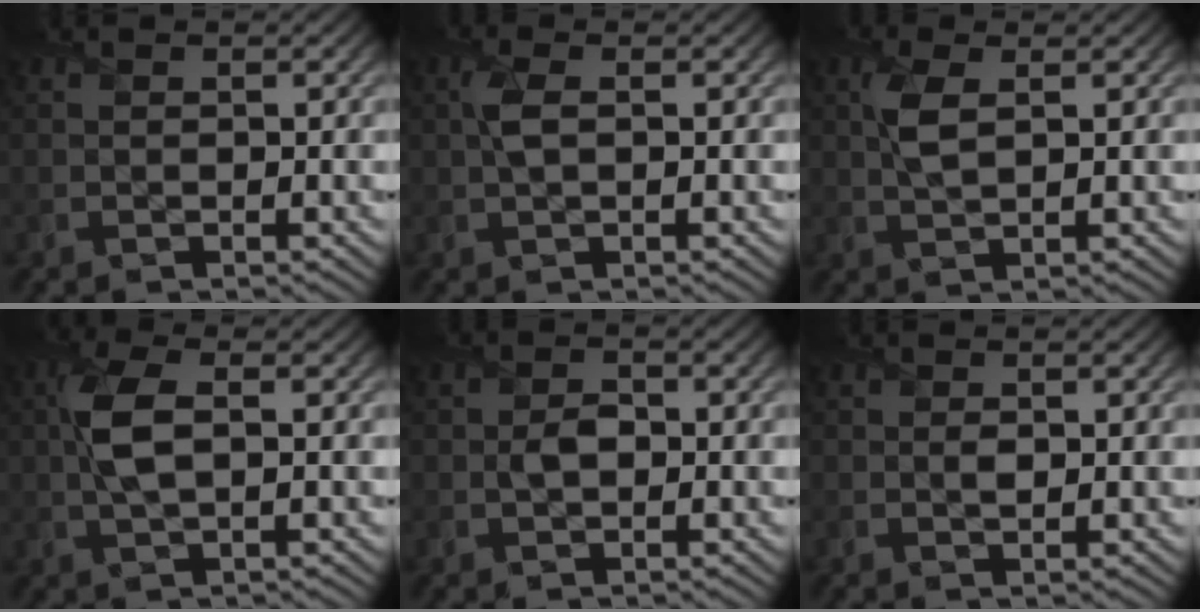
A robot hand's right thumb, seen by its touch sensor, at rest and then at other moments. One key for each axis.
{"total": 2.6, "fx": 0.3, "fy": 1.0, "fz": 2.3, "tx": -0.060, "ty": 0.003, "tz": 0.006}
{"total": 3.6, "fx": 1.0, "fy": 1.4, "fz": 3.1, "tx": -0.078, "ty": 0.001, "tz": 0.021}
{"total": 5.5, "fx": 0.5, "fy": 2.3, "fz": 5.0, "tx": -0.120, "ty": 0.004, "tz": 0.007}
{"total": 1.9, "fx": -0.2, "fy": 1.4, "fz": 1.3, "tx": -0.024, "ty": -0.004, "tz": -0.004}
{"total": 0.8, "fx": 0.2, "fy": 0.6, "fz": 0.6, "tx": -0.009, "ty": -0.007, "tz": 0.005}